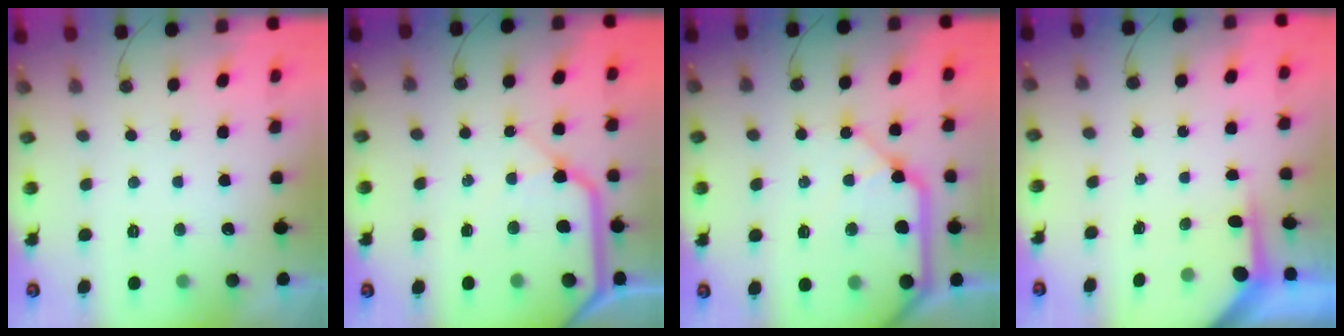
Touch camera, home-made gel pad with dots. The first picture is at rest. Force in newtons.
{"total": 11.2, "press": 11.1, "slide": 1.3}
{"total": 14.5, "press": 14.4, "slide": 2.1}
{"total": 3.5, "press": 3.5, "slide": 0.3}